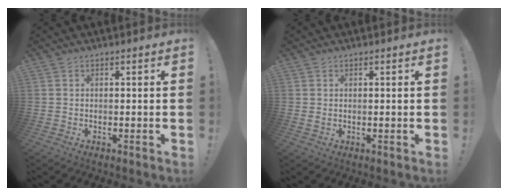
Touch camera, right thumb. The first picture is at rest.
{"total": 0.9, "force": [0.6, 0.3, 0.6], "torque": [-0.011, 0.001, 0.010]}